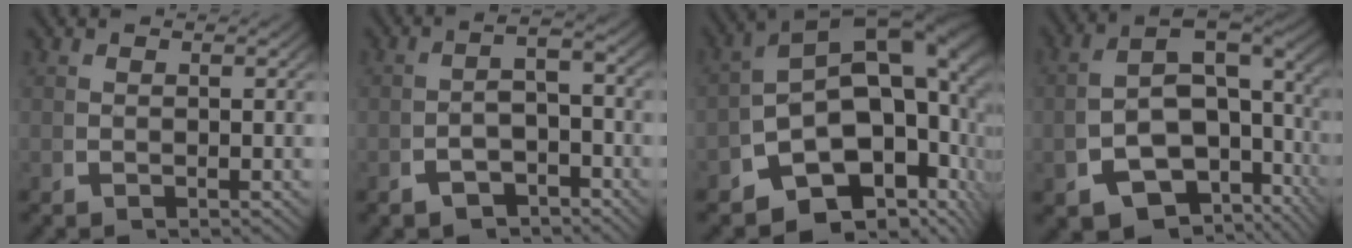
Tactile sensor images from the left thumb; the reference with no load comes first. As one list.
[{"total": 3.6, "force": [-1.9, 1.9, 2.4], "torque": [-0.031, -0.004, -0.031]}, {"total": 17.4, "force": [0.4, 11.1, 13.4], "torque": [-0.197, 0.003, -0.014]}, {"total": 15.1, "force": [-2.5, 10.8, 10.2], "torque": [-0.197, -0.042, -0.033]}]